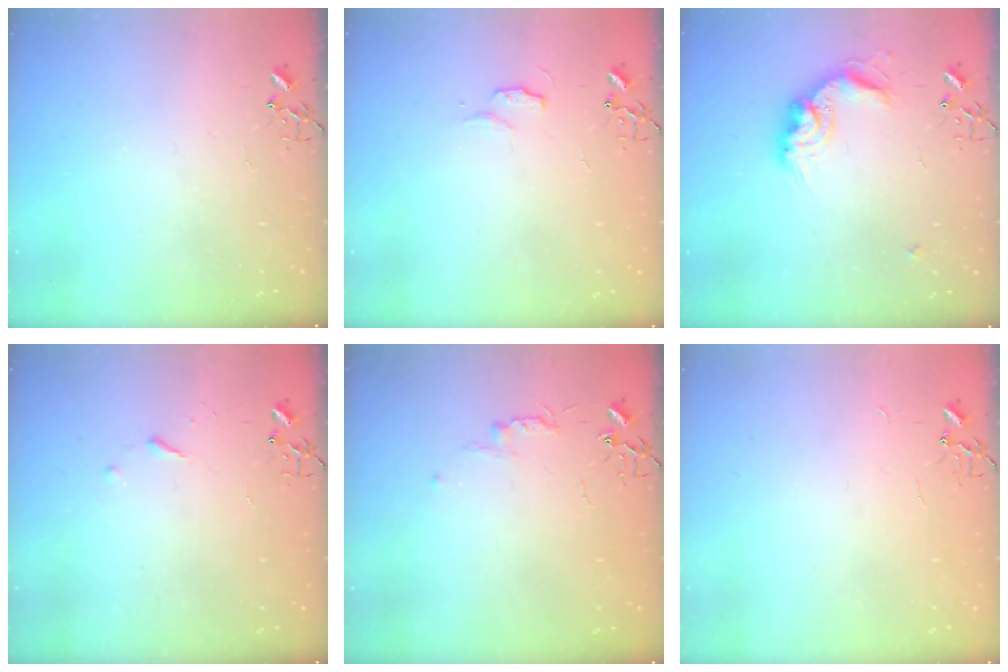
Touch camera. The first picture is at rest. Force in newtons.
{"total": 4.9, "press": 4.9, "slide": 0.6}
{"total": 15.0, "press": 15.0, "slide": 0.6}
{"total": 3.4, "press": 3.3, "slide": 0.6}
{"total": 4.8, "press": 4.7, "slide": 0.6}
{"total": 1.8, "press": 1.8, "slide": 0.2}